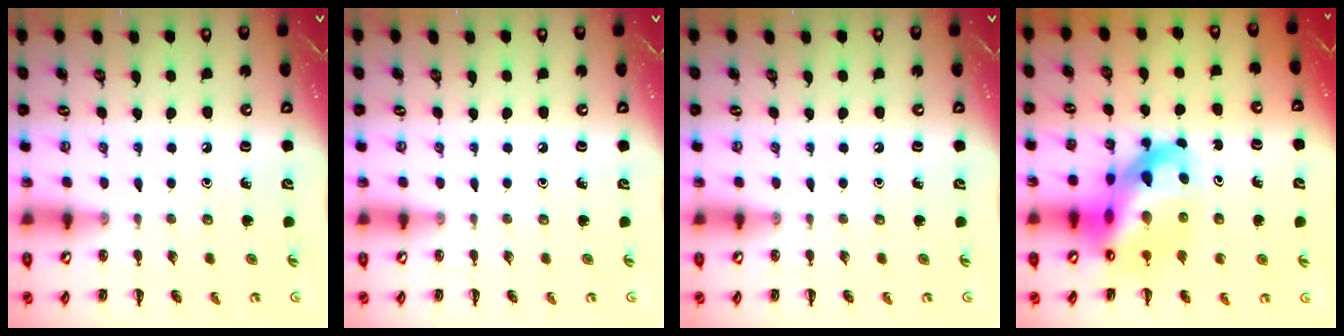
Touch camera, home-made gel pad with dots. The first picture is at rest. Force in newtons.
{"total": 0.0}
{"total": 0.0}
{"total": 18.7, "press": 18.0, "slide": 4.9}